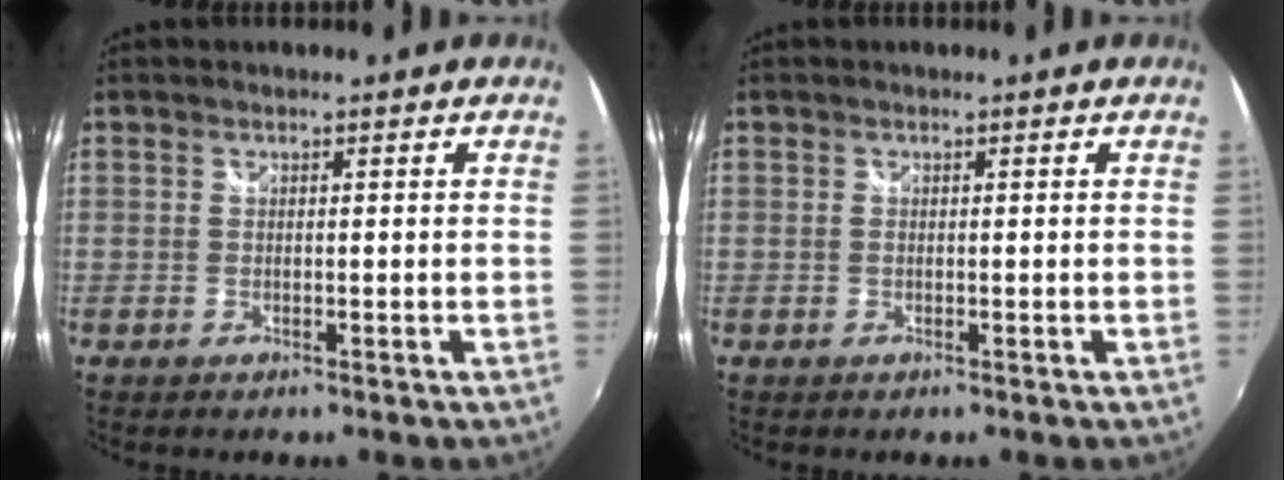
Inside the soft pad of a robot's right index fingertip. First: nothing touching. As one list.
[{"total": 0.0}]